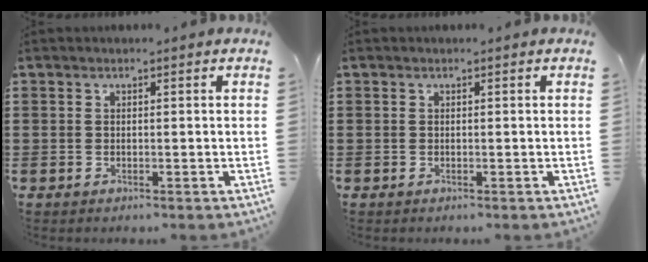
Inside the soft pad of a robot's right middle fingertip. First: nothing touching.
{"total": 0.0}